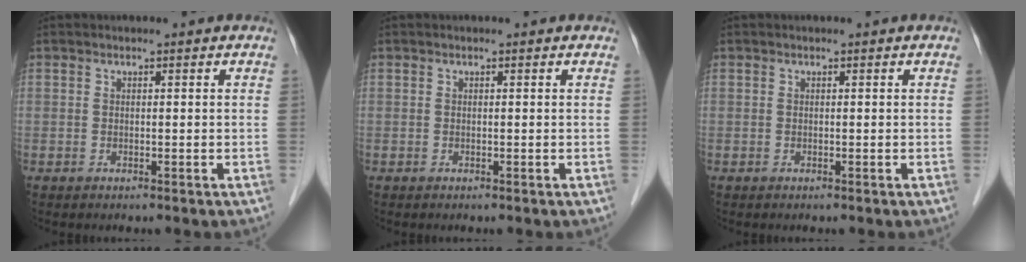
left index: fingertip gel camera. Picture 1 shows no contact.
{"total": 0.0}
{"total": 0.0}